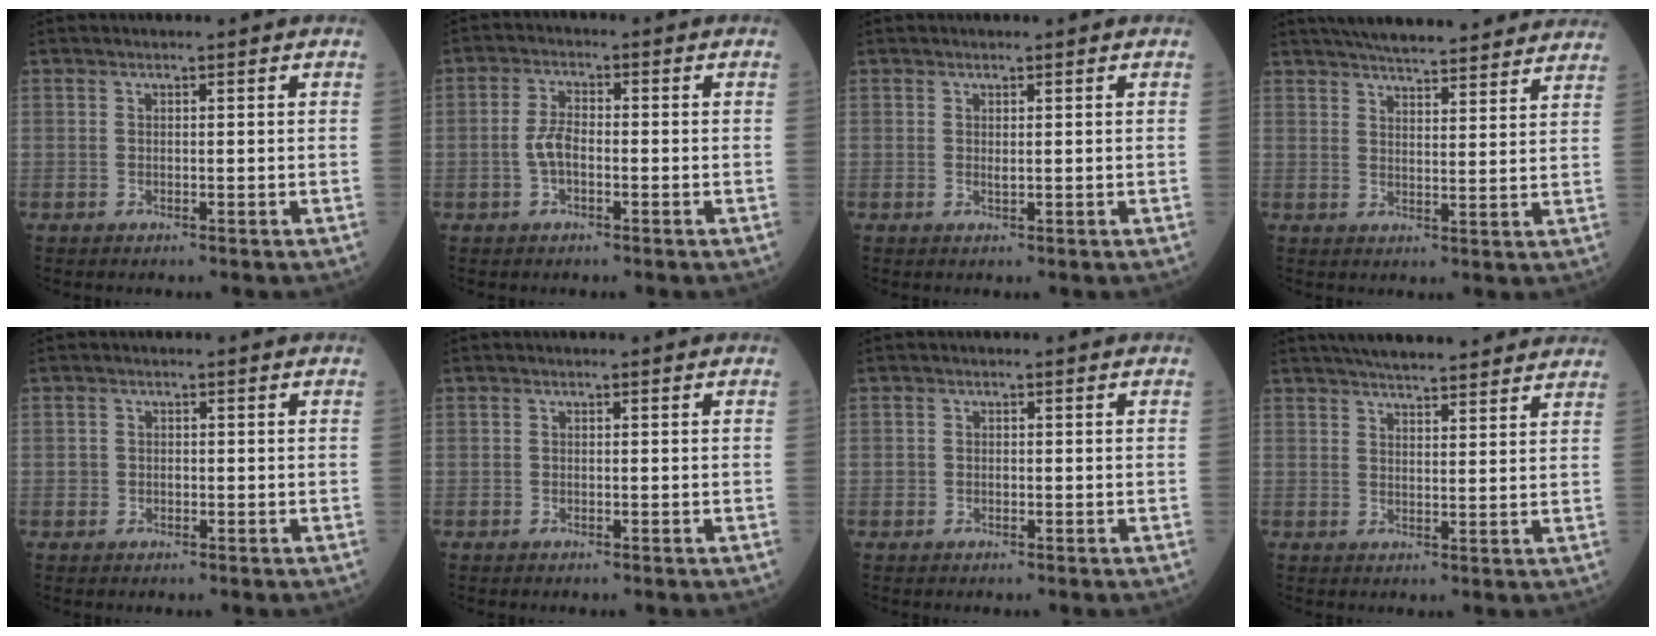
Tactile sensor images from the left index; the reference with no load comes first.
{"total": 3.8, "force": [-1.0, 1.7, 3.3], "torque": [-0.074, 0.009, -0.023]}
{"total": 0.7, "force": [0.3, 0.1, 0.6], "torque": [-0.014, 0.000, 0.005]}
{"total": 20.4, "force": [18.4, 3.0, 8.4], "torque": [-0.120, 0.028, 0.240]}
{"total": 1.3, "force": [-0.4, 1.1, 0.4], "torque": [-0.007, 0.004, -0.004]}
{"total": 0.0}
{"total": 0.9, "force": [-0.3, 0.8, 0.3], "torque": [-0.006, 0.003, -0.005]}
{"total": 13.9, "force": [12.3, 2.0, 6.1], "torque": [-0.084, 0.028, 0.161]}